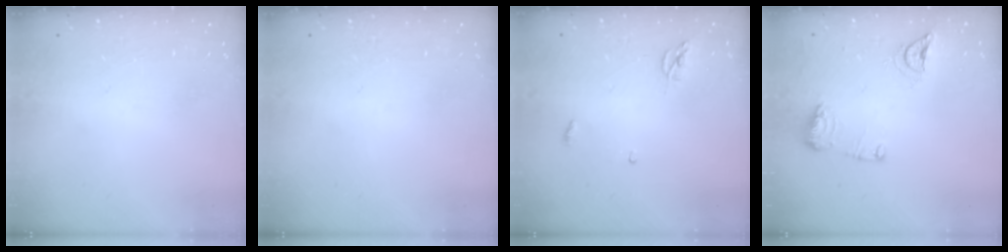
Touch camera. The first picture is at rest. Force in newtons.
{"total": 0.0}
{"total": 3.6, "press": 3.6, "slide": 0.3}
{"total": 9.7, "press": 9.7, "slide": 0.3}